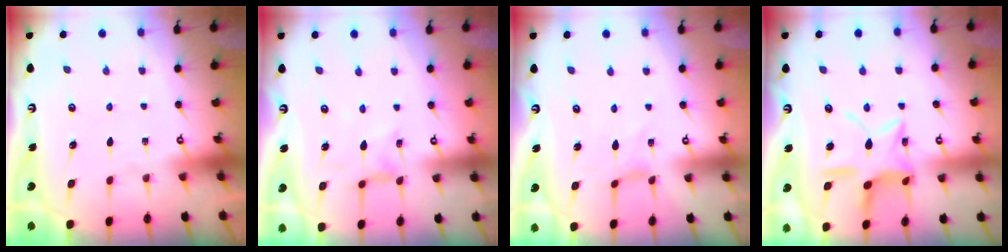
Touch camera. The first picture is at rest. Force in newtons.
{"total": 0.9, "press": 0.9, "slide": 0.3}
{"total": 0.0}
{"total": 13.6, "press": 13.6, "slide": 1.1}